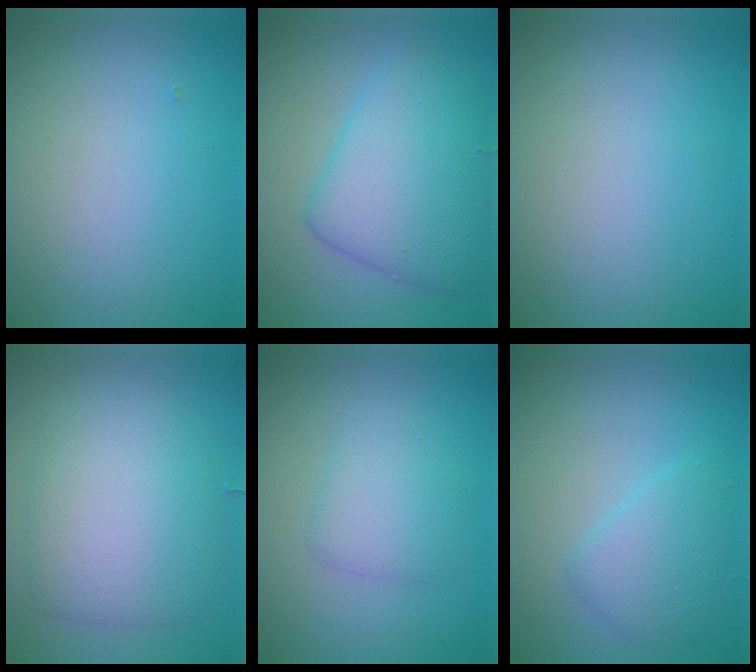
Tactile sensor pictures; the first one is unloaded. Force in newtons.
{"total": 6.7, "press": 6.7, "slide": 0.1}
{"total": 0.0}
{"total": 6.0, "press": 6.0, "slide": 0.1}
{"total": 2.7, "press": 2.7, "slide": 0.1}
{"total": 2.6, "press": 2.6, "slide": 0.1}